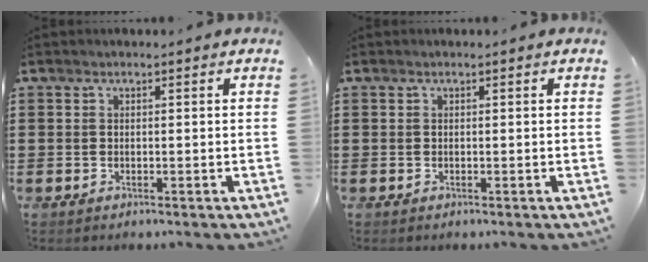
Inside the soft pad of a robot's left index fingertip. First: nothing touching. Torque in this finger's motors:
{"motor_torque": [0.00, 0.00, 0.00, 0.00]}